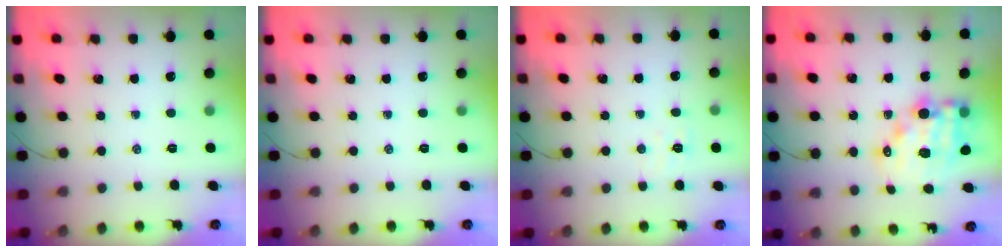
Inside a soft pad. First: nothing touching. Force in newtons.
{"total": 0.0}
{"total": 4.7, "press": 4.5, "slide": 1.1}
{"total": 14.0, "press": 13.6, "slide": 3.5}